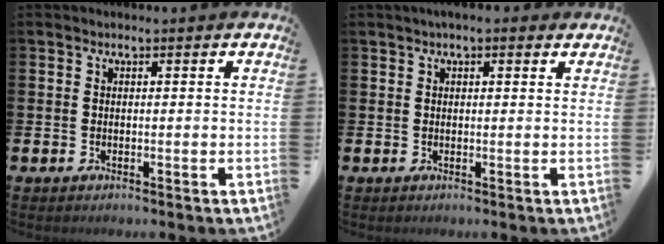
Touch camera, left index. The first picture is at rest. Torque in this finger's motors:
{"motor_torque": [0.92, -1.22, 0.25, 0.20]}